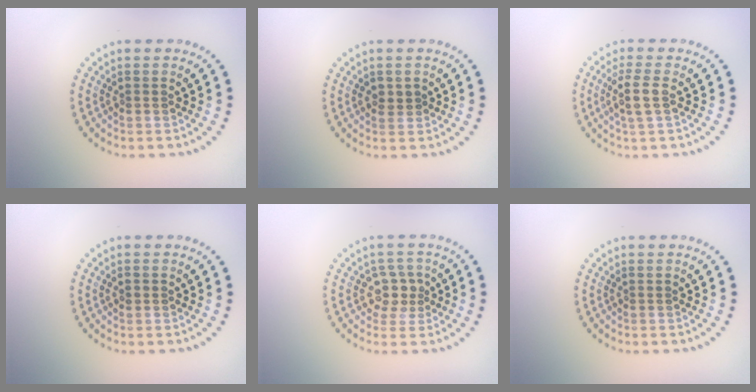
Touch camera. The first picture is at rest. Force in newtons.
{"total": 1.2, "press": 1.1, "slide": 0.4}
{"total": 2.4, "press": 2.0, "slide": 1.3}
{"total": 0.8, "press": 0.8, "slide": 0.1}
{"total": 2.4, "press": 2.1, "slide": 1.2}
{"total": 0.0}